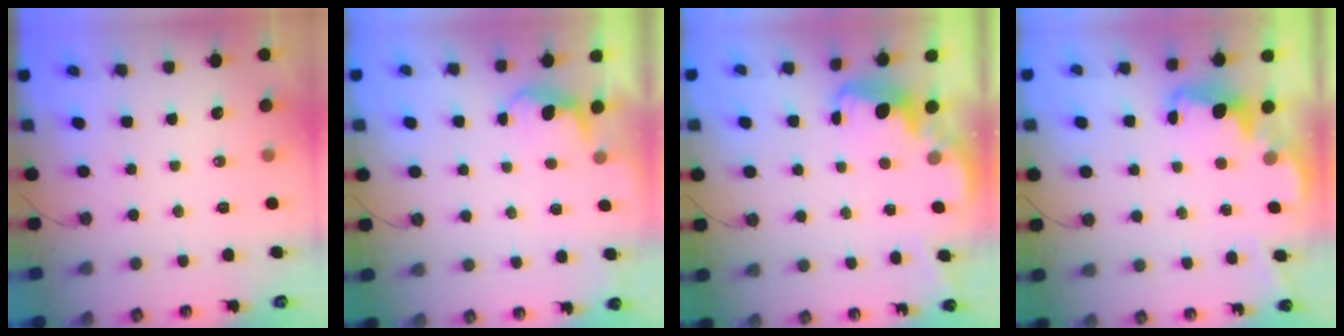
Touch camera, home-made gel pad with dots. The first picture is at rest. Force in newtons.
{"total": 1.2, "press": 0.9, "slide": 0.7}
{"total": 2.7, "press": 2.6, "slide": 0.8}
{"total": 2.4, "press": 2.3, "slide": 0.5}